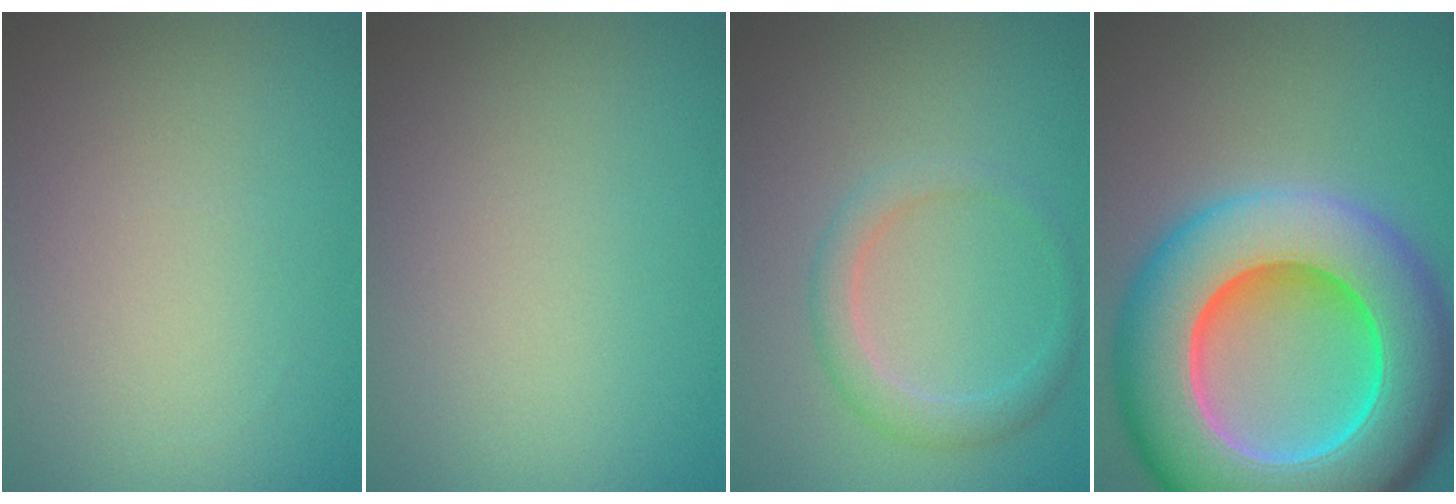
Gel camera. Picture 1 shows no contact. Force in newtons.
{"total": 0.0}
{"total": 2.2, "press": 2.2, "slide": 0.2}
{"total": 16.4, "press": 16.4, "slide": 0.6}